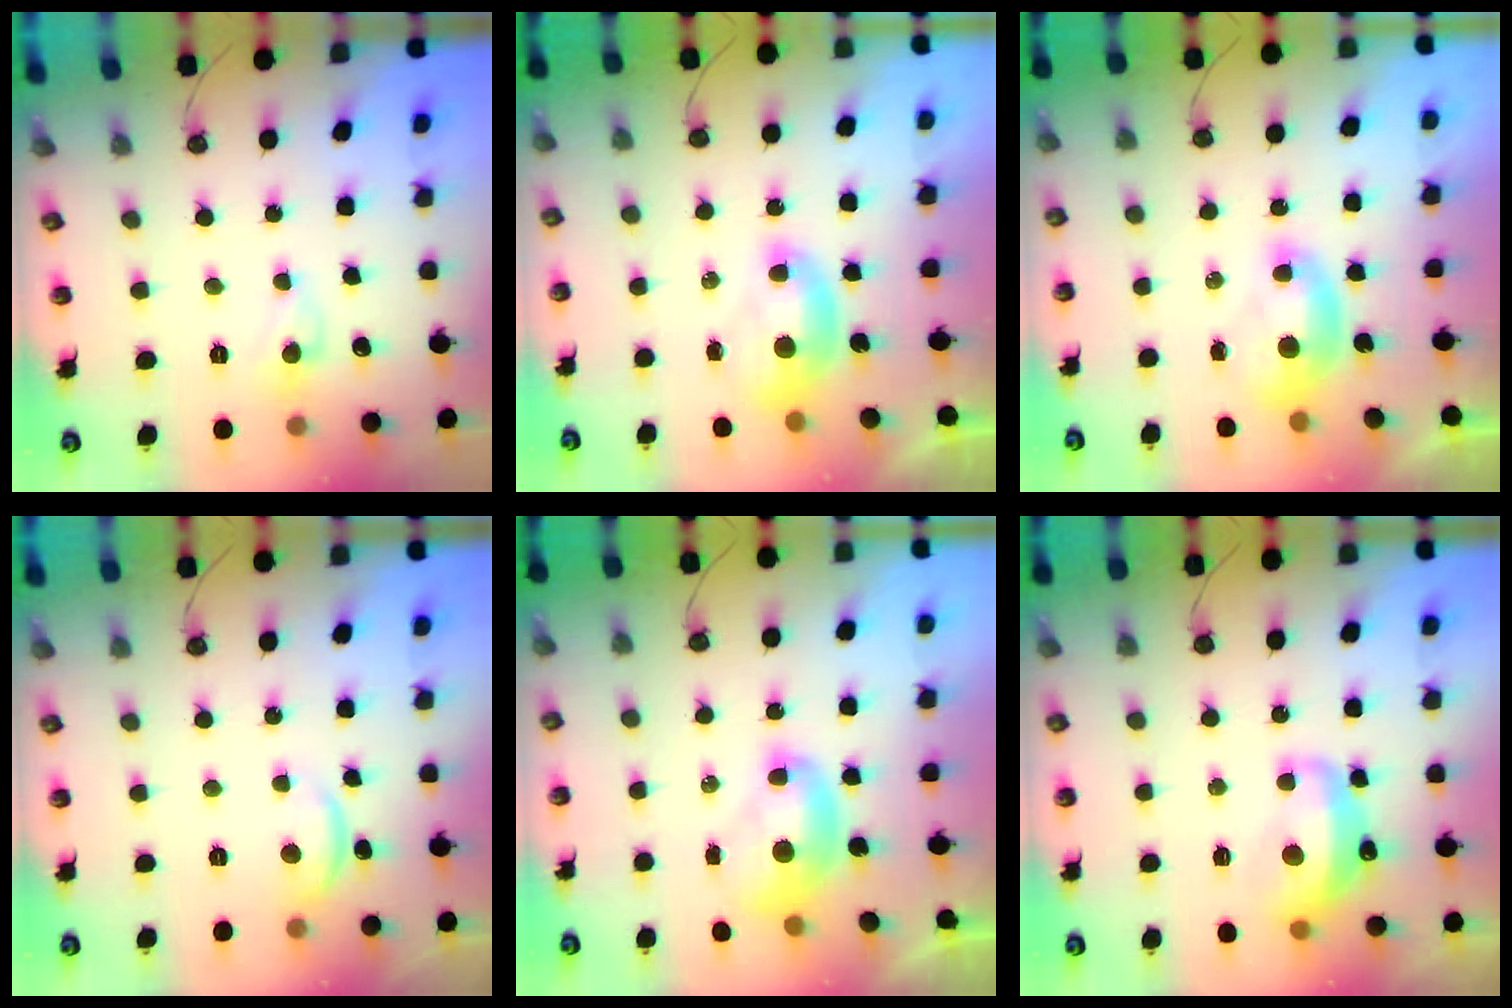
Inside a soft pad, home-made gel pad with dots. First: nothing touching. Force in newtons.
{"total": 2.0, "press": 2.0, "slide": 0.4}
{"total": 1.6, "press": 1.5, "slide": 0.3}
{"total": 2.9, "press": 2.9, "slide": 0.4}
{"total": 2.0, "press": 2.0, "slide": 0.0}
{"total": 7.1, "press": 7.0, "slide": 0.7}